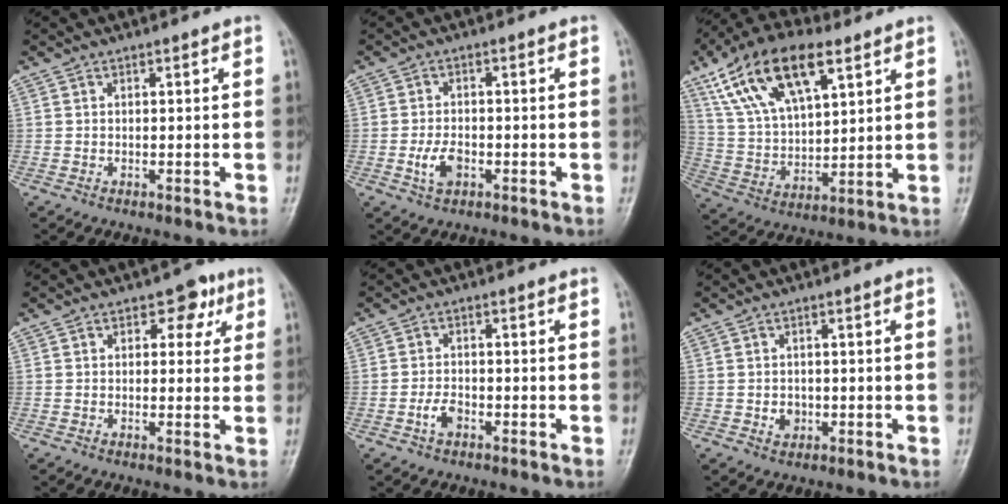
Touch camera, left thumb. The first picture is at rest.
{"total": 4.4, "force": [-1.5, 2.7, 3.2], "torque": [-0.059, 0.006, -0.025]}
{"total": 19.3, "force": [9.9, 9.1, 13.8], "torque": [-0.233, -0.012, 0.185]}
{"total": 4.9, "force": [2.1, 3.3, 2.9], "torque": [-0.006, -0.003, 0.020]}
{"total": 3.2, "force": [-1.5, 1.9, 2.1], "torque": [-0.038, 0.013, -0.029]}
{"total": 2.6, "force": [-0.5, 2.2, 1.3], "torque": [-0.009, 0.003, -0.004]}